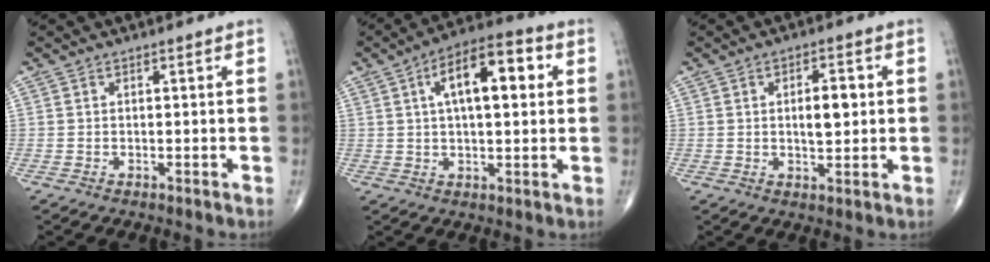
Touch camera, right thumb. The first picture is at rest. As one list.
[{"total": 13.2, "force": [3.4, 5.5, 11.5], "torque": [-0.167, 0.018, 0.046]}, {"total": 5.7, "force": [0.7, 2.4, 5.1], "torque": [-0.068, -0.004, 0.011]}]